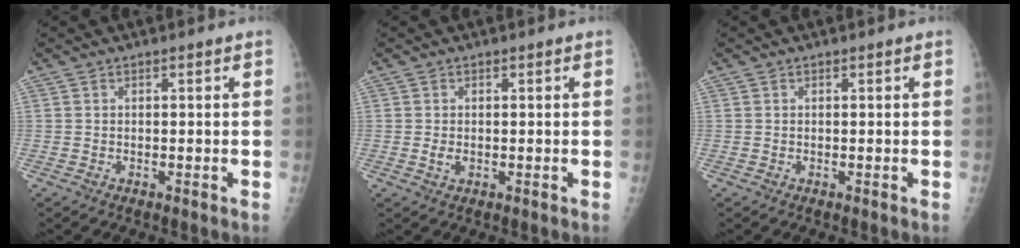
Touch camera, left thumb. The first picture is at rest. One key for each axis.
{"total": 1.6, "fx": -0.1, "fy": 1.1, "fz": 1.1, "tx": -0.018, "ty": -0.002, "tz": 0.000}
{"total": 0.0}